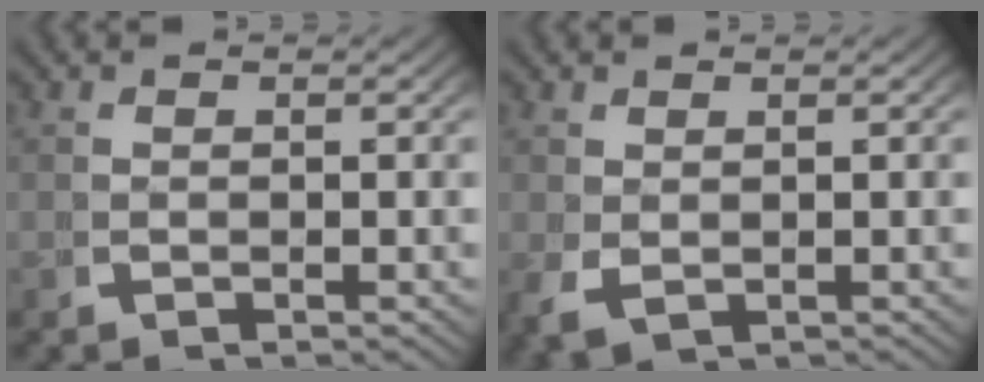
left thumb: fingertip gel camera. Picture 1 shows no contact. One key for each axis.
{"total": 1.5, "fx": -0.1, "fy": 1.0, "fz": 1.2, "tx": -0.023, "ty": -0.007, "tz": 0.010}